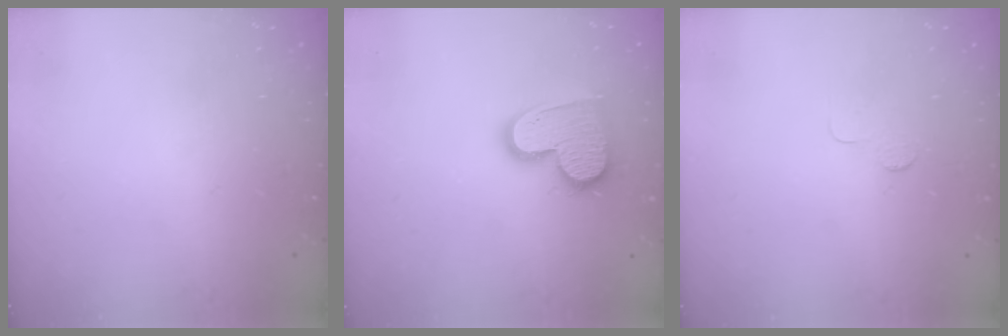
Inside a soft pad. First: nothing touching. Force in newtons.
{"total": 13.6, "press": 13.5, "slide": 0.9}
{"total": 3.0, "press": 2.9, "slide": 0.3}